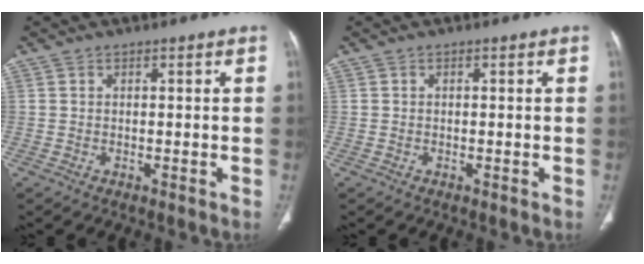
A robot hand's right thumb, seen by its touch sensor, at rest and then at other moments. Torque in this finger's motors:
{"motor_torque": [-0.34, -0.09, 0.26, 0.12, -0.05]}